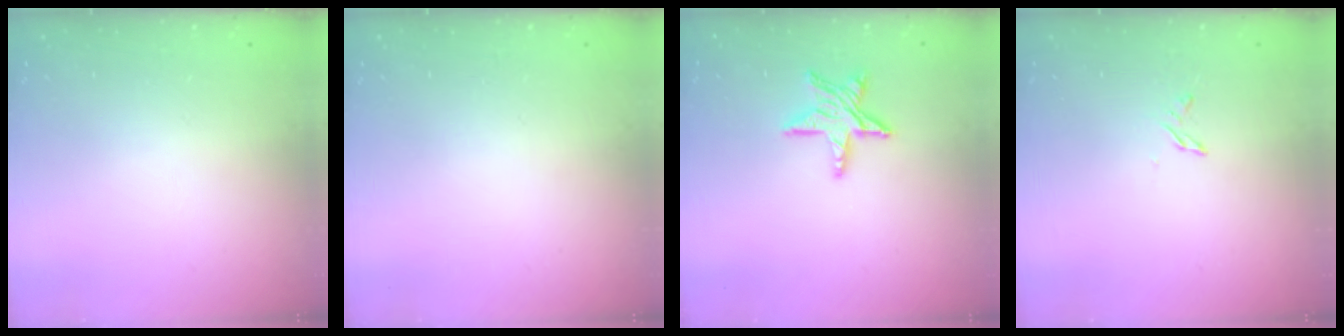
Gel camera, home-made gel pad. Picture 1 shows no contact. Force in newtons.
{"total": 0.0}
{"total": 10.4, "press": 10.4, "slide": 0.8}
{"total": 2.6, "press": 2.6, "slide": 0.3}